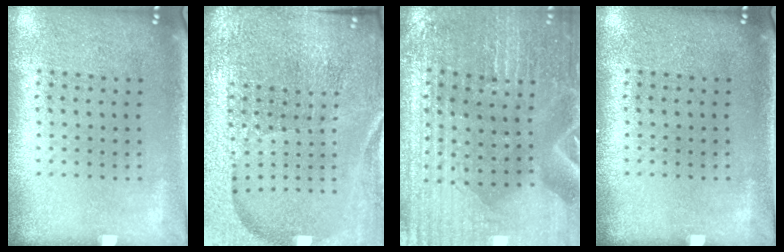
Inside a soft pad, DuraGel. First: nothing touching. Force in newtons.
{"total": 5.4, "press": 5.0, "slide": 2.1}
{"total": 2.2, "press": 2.1, "slide": 0.2}
{"total": 0.0}